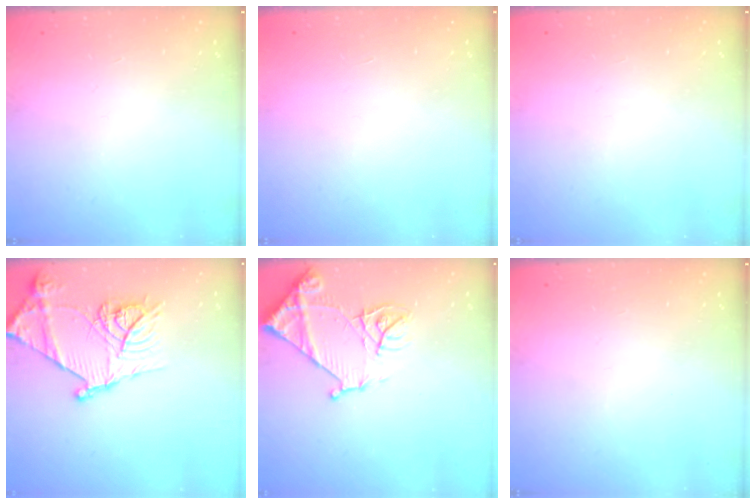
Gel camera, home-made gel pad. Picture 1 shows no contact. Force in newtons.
{"total": 1.6, "press": 1.6, "slide": 0.1}
{"total": 1.5, "press": 1.5, "slide": 0.1}
{"total": 18.1, "press": 18.1, "slide": 1.2}
{"total": 13.0, "press": 13.0, "slide": 1.3}
{"total": 0.0}